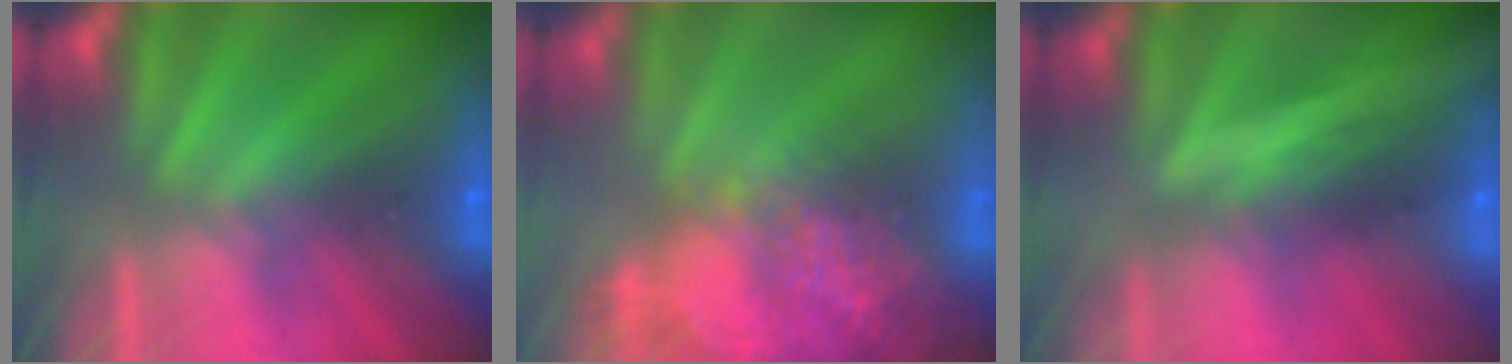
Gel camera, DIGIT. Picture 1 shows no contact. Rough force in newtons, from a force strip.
{"total": 7.4}
{"total": 1.9}